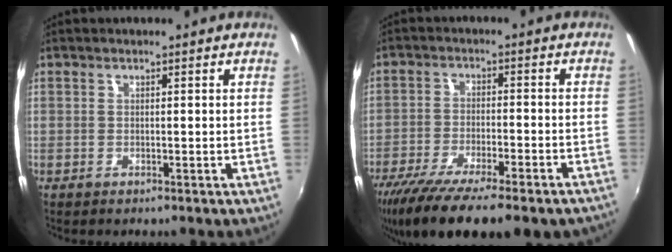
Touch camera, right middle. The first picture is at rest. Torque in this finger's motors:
{"motor_torque": [1.30, -0.84, 0.36, 0.21]}